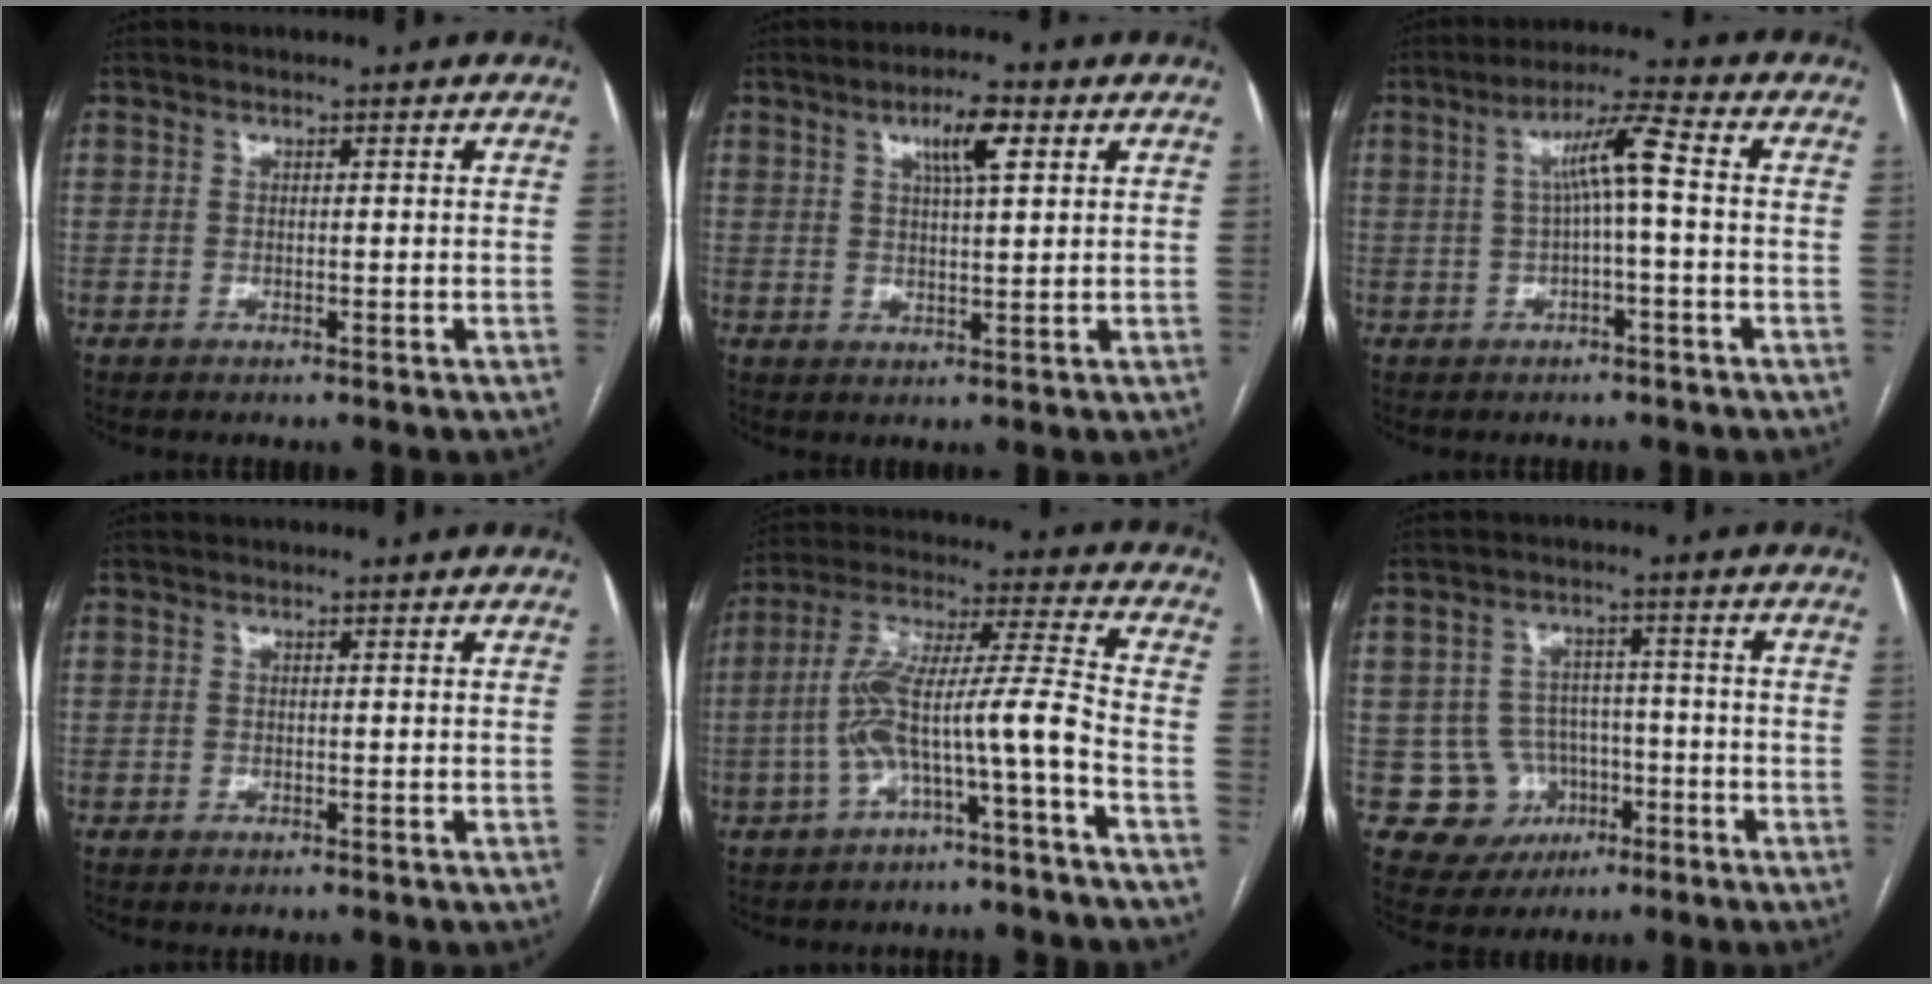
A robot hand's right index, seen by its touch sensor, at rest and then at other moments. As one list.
[{"total": 5.8, "force": [2.7, 1.1, 5.1], "torque": [-0.090, 0.006, 0.044]}, {"total": 6.3, "force": [0.3, 0.1, 6.2], "torque": [-0.107, 0.022, 0.007]}, {"total": 0.0}, {"total": 11.3, "force": [-4.2, 0.2, 10.5], "torque": [-0.197, 0.033, -0.075]}, {"total": 8.1, "force": [-2.5, 7.6, 1.1], "torque": [-0.015, 0.018, -0.028]}]